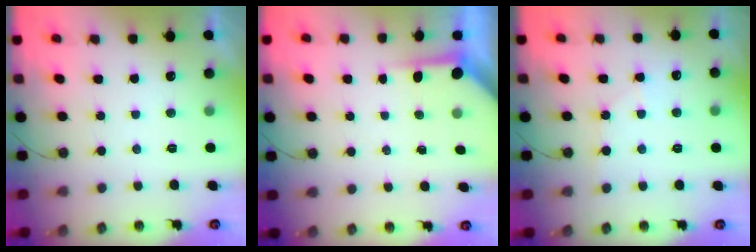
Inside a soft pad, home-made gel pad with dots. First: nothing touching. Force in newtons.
{"total": 3.8, "press": 3.7, "slide": 0.4}
{"total": 5.1, "press": 5.1, "slide": 0.7}